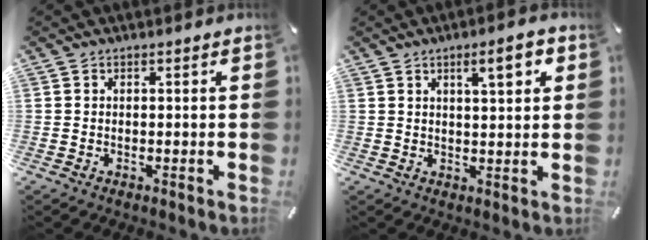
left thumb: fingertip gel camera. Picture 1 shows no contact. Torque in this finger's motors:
{"motor_torque": [1.08, 1.25, 0.72, -0.64, 0.26]}